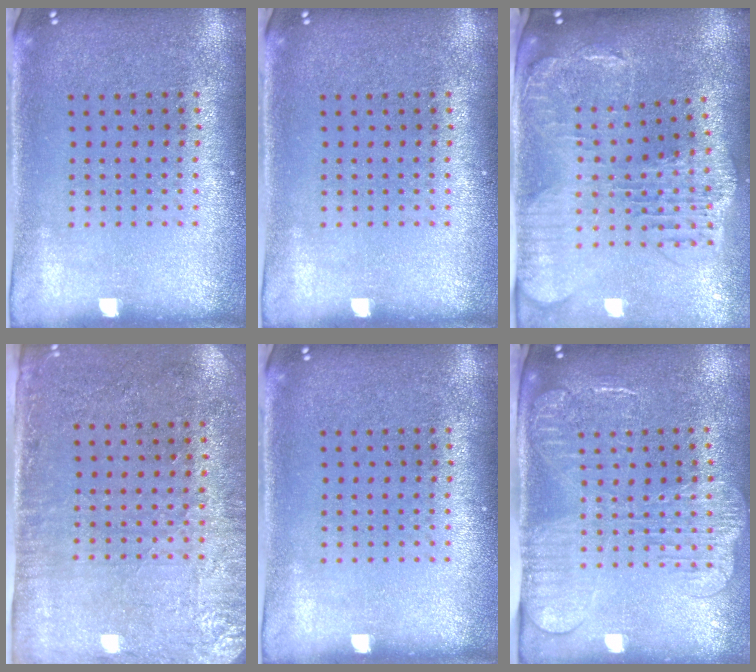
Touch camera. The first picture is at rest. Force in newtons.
{"total": 0.0}
{"total": 2.1, "press": 1.9, "slide": 0.9}
{"total": 2.9, "press": 2.4, "slide": 1.6}
{"total": 0.0}
{"total": 2.4, "press": 2.0, "slide": 1.4}